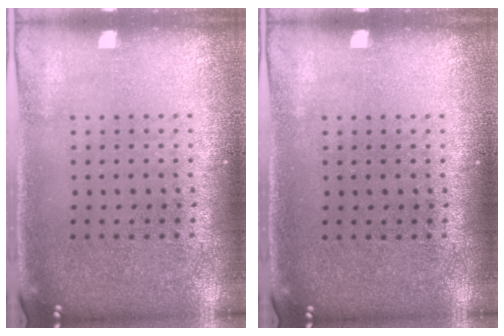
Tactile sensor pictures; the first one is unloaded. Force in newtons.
{"total": 0.0}